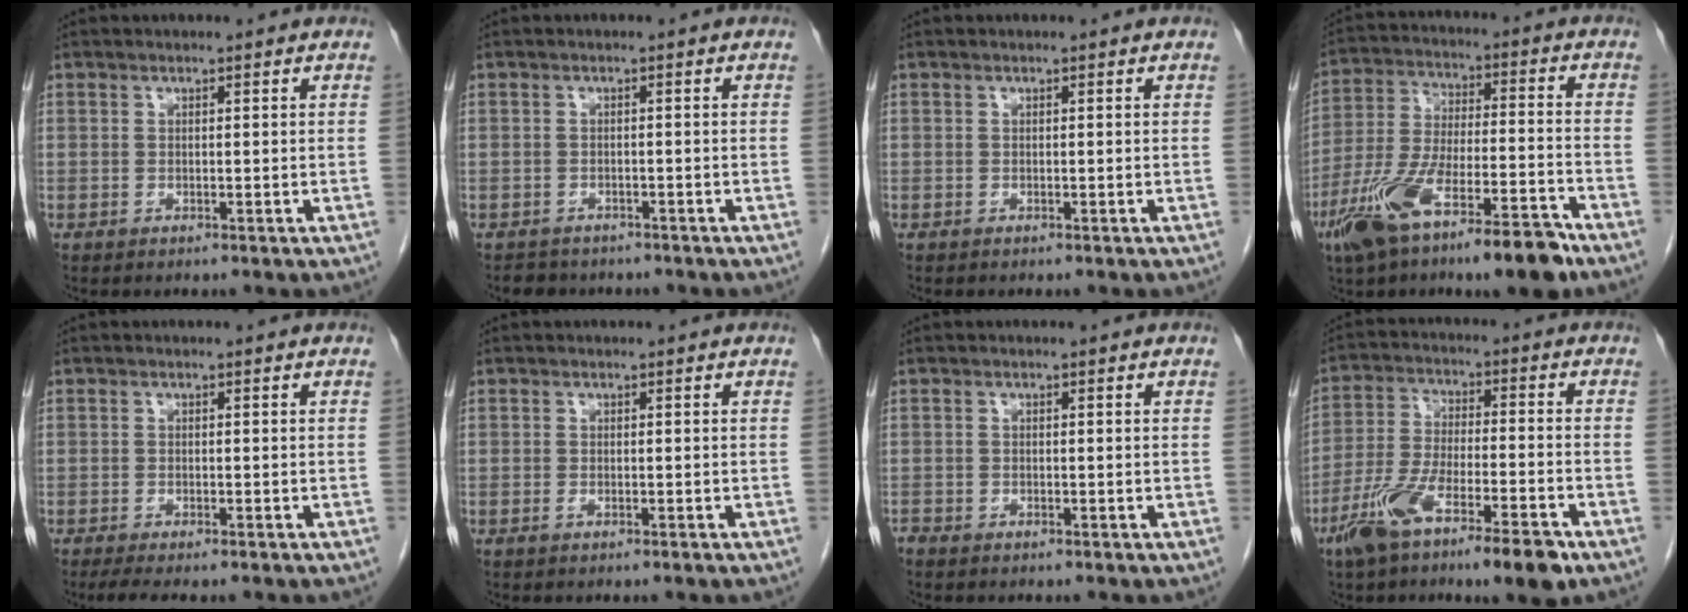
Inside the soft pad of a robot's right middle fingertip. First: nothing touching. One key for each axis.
{"total": 3.6, "fx": -3.1, "fy": 1.8, "fz": 0.4, "tx": -0.015, "ty": 0.000, "tz": -0.041}
{"total": 0.0}
{"total": 16.6, "fx": -10.6, "fy": 3.1, "fz": 12.4, "tx": -0.227, "ty": -0.016, "tz": -0.186}
{"total": 4.3, "fx": -3.5, "fy": 0.7, "fz": 2.5, "tx": -0.040, "ty": -0.013, "tz": -0.051}
{"total": 0.6, "fx": -0.4, "fy": 0.0, "fz": 0.5, "tx": -0.011, "ty": -0.001, "tz": -0.006}
{"total": 0.9, "fx": -0.8, "fy": 0.3, "fz": 0.1, "tx": -0.010, "ty": -0.001, "tz": -0.018}
{"total": 12.7, "fx": -7.8, "fy": 2.1, "fz": 9.8, "tx": -0.187, "ty": -0.013, "tz": -0.134}